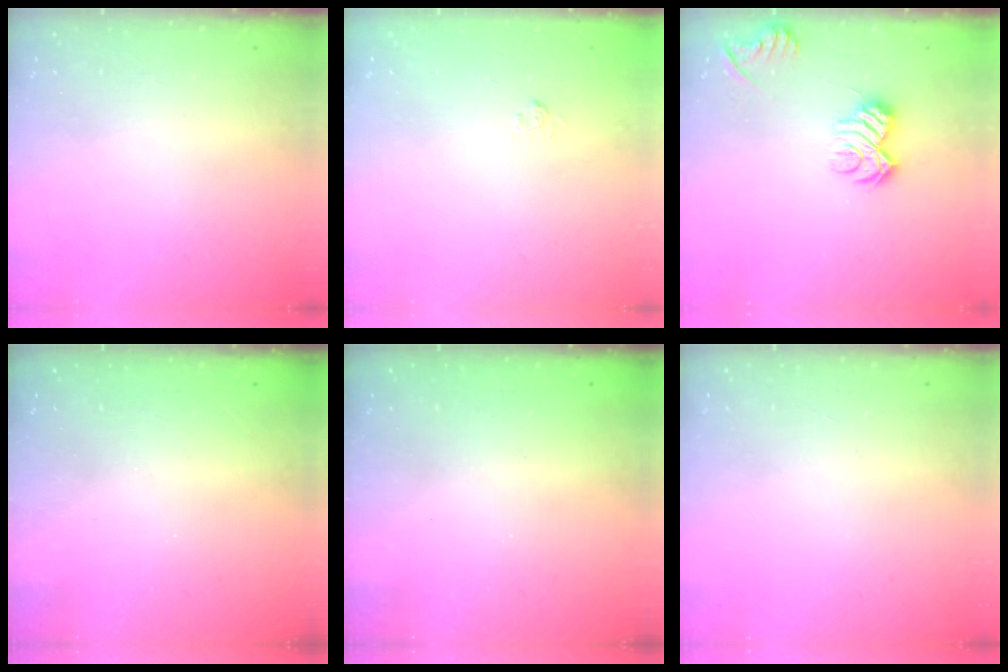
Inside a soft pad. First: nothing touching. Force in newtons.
{"total": 2.4, "press": 2.1, "slide": 1.3}
{"total": 10.1, "press": 10.1, "slide": 0.4}
{"total": 2.3, "press": 2.1, "slide": 0.8}
{"total": 2.4, "press": 2.3, "slide": 0.8}
{"total": 0.0}